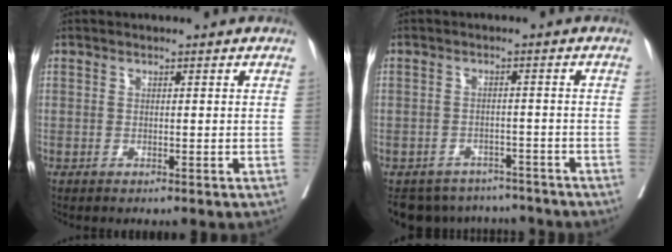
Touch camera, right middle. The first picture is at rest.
{"total": 10.5, "force": [-9.5, 4.2, 1.2], "torque": [-0.023, 0.009, -0.120]}